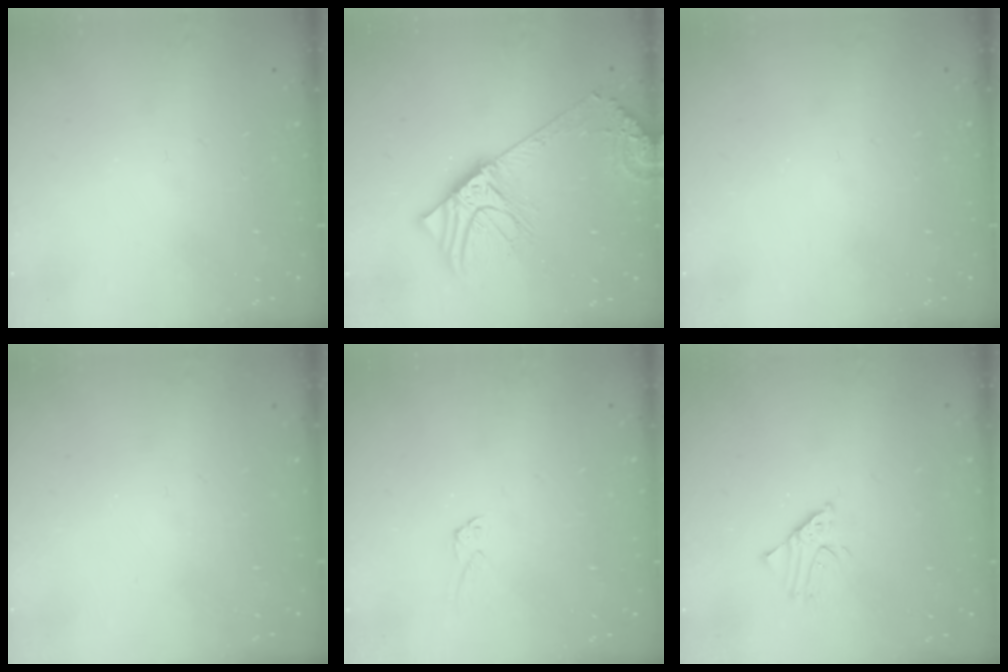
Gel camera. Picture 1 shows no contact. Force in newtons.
{"total": 15.9, "press": 15.5, "slide": 3.5}
{"total": 0.0}
{"total": 0.0}
{"total": 2.3, "press": 2.3, "slide": 0.3}
{"total": 1.9, "press": 1.9, "slide": 0.1}